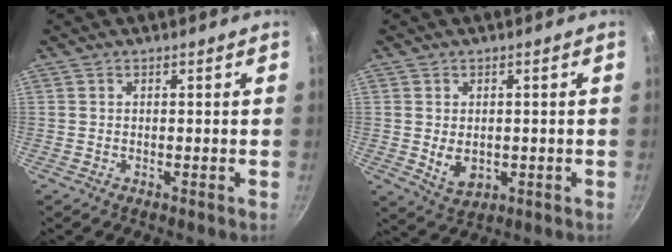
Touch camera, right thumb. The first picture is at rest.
{"total": 5.5, "force": [-0.4, 3.9, 3.8], "torque": [-0.054, -0.008, 0.006]}